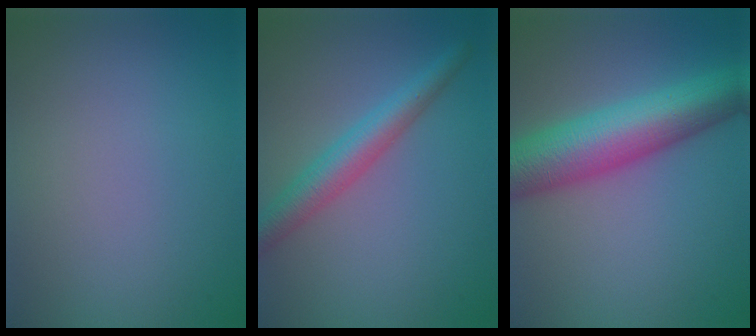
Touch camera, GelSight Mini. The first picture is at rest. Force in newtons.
{"total": 3.9, "press": 3.9, "slide": 0.1}
{"total": 9.3, "press": 9.3, "slide": 0.3}